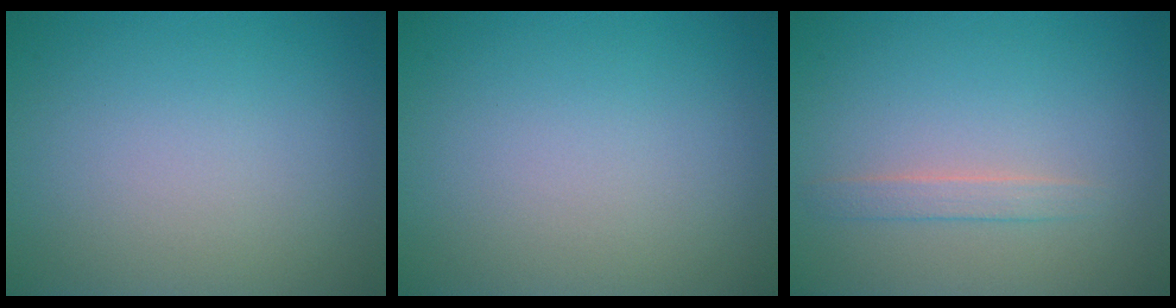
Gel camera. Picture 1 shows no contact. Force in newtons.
{"total": 0.0}
{"total": 1.3, "press": 1.3, "slide": 0.1}